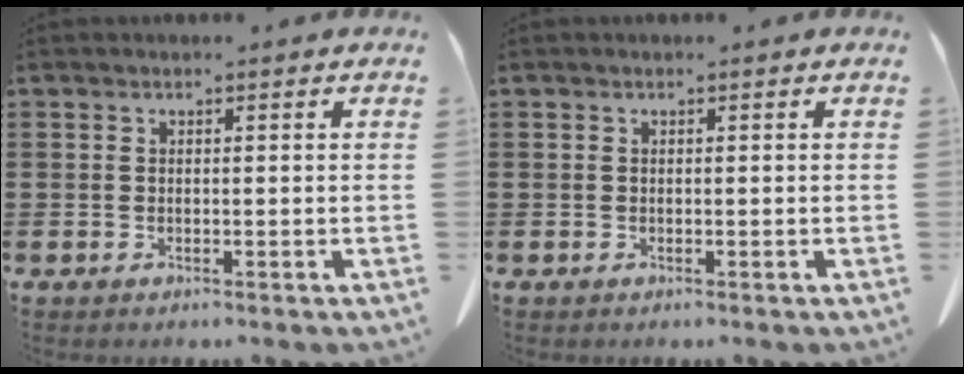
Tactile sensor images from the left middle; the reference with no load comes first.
{"total": 0.0}